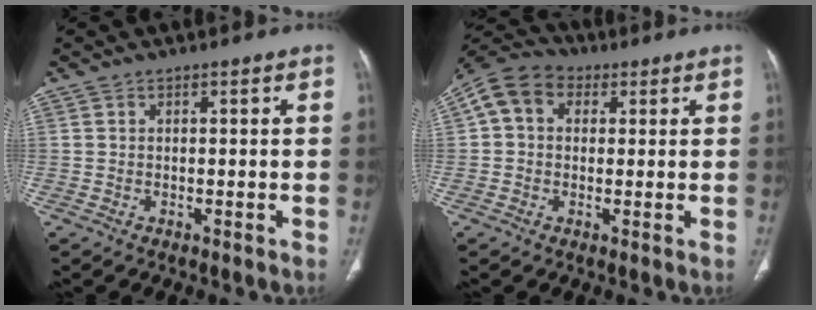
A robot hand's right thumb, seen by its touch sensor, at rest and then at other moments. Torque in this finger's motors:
{"motor_torque": [-0.03, 1.41, 1.03, -0.09, 0.08]}